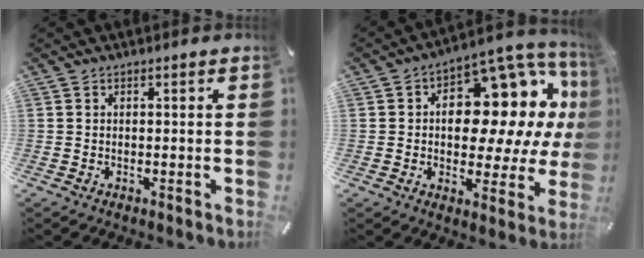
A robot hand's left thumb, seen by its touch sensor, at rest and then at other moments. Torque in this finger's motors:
{"motor_torque": [2.33, 2.18, 1.85, -0.10, 0.31]}